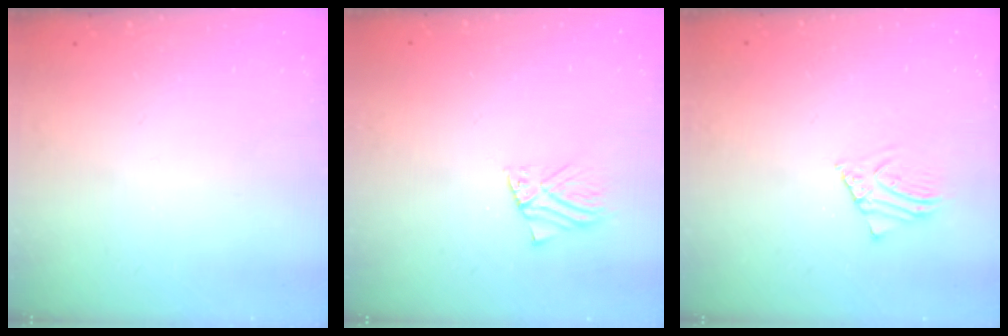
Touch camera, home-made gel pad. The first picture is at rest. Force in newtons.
{"total": 1.4, "press": 1.4, "slide": 0.1}
{"total": 2.4, "press": 2.4, "slide": 0.2}